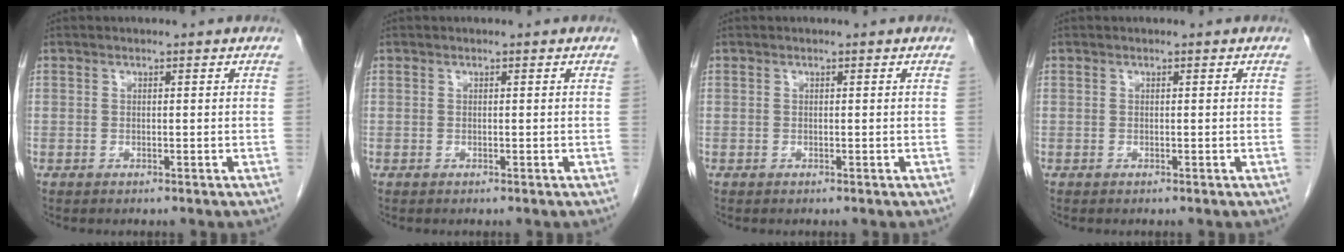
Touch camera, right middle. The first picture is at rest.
{"total": 0.0}
{"total": 0.0}
{"total": 0.0}